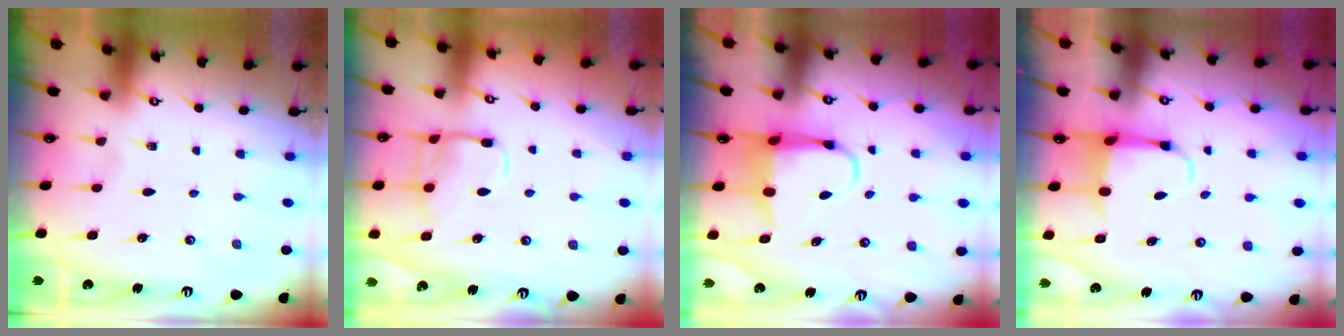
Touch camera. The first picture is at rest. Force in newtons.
{"total": 11.1, "press": 11.0, "slide": 1.0}
{"total": 5.8, "press": 5.8, "slide": 0.6}
{"total": 3.9, "press": 3.8, "slide": 1.1}